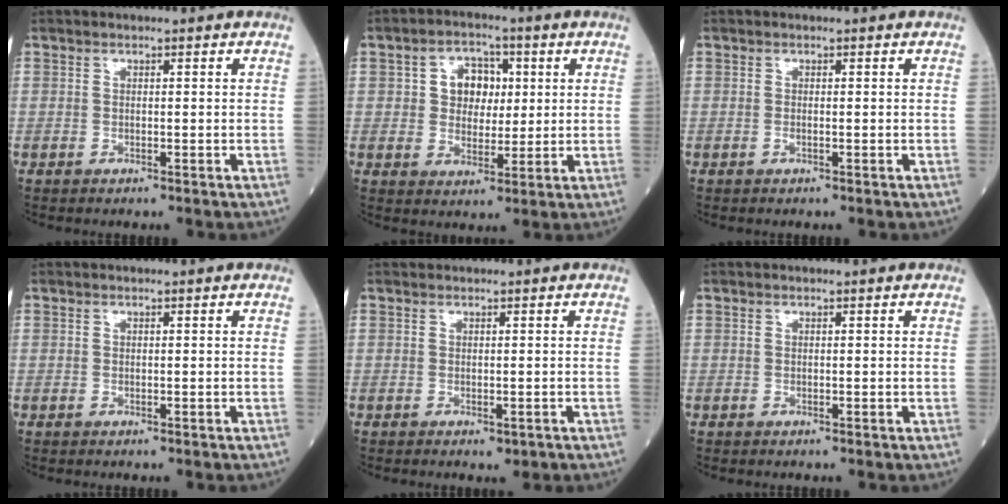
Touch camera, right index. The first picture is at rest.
{"total": 6.4, "force": [1.5, 4.7, 4.1], "torque": [-0.065, 0.018, 0.028]}
{"total": 0.0}
{"total": 0.0}
{"total": 1.1, "force": [-0.2, 0.8, 0.8], "torque": [-0.010, 0.003, 0.003]}
{"total": 0.0}